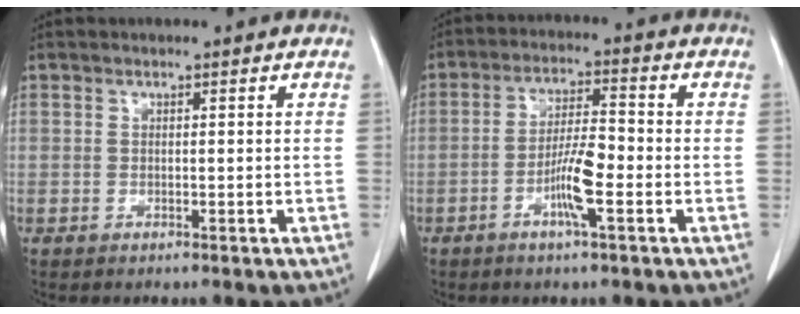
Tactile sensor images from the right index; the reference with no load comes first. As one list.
[{"total": 6.8, "force": [-2.5, 0.7, 6.3], "torque": [-0.121, 0.001, -0.048]}]